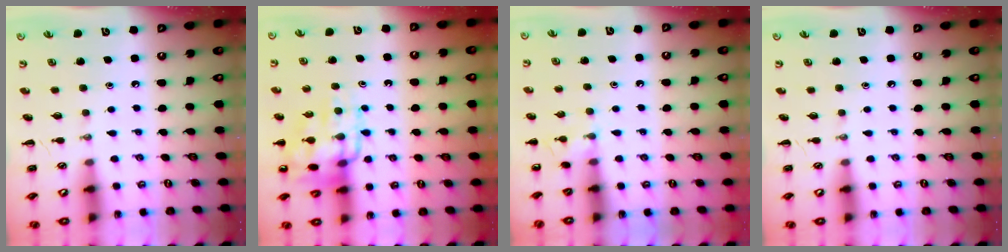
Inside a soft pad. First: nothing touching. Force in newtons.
{"total": 14.4, "press": 14.2, "slide": 2.4}
{"total": 5.5, "press": 5.1, "slide": 2.0}
{"total": 0.0}